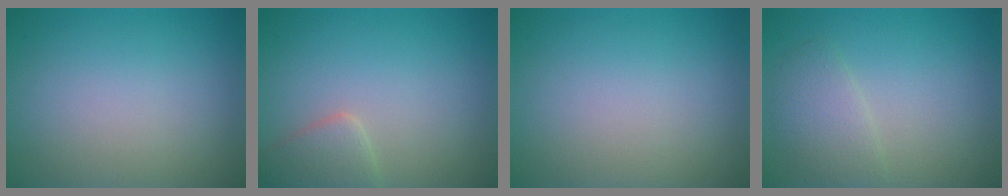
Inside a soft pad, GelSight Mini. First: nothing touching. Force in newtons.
{"total": 2.4, "press": 2.4, "slide": 0.1}
{"total": 0.0}
{"total": 2.4, "press": 2.4, "slide": 0.1}